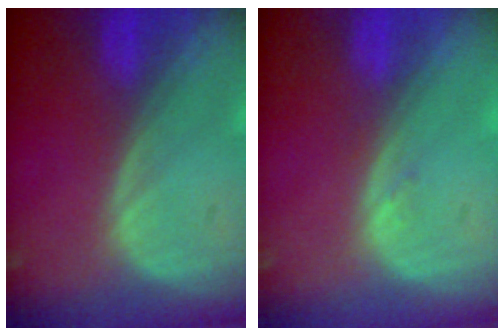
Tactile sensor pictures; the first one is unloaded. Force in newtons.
{"total": 0.7, "press": 0.6, "slide": 0.3}